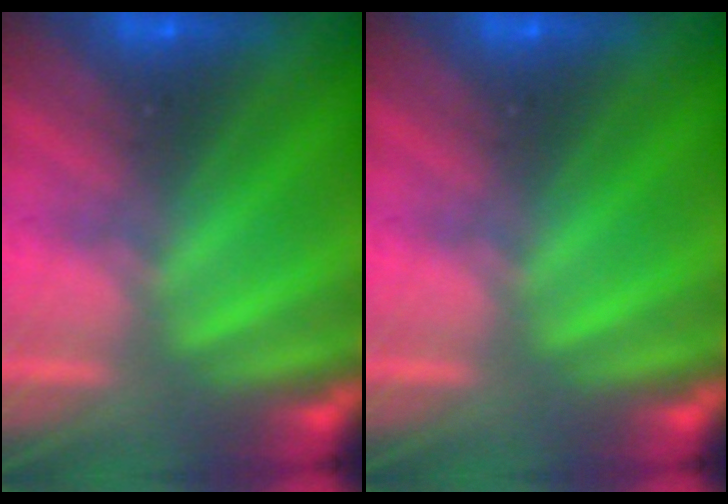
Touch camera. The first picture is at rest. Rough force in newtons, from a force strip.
{"total": 0.0}